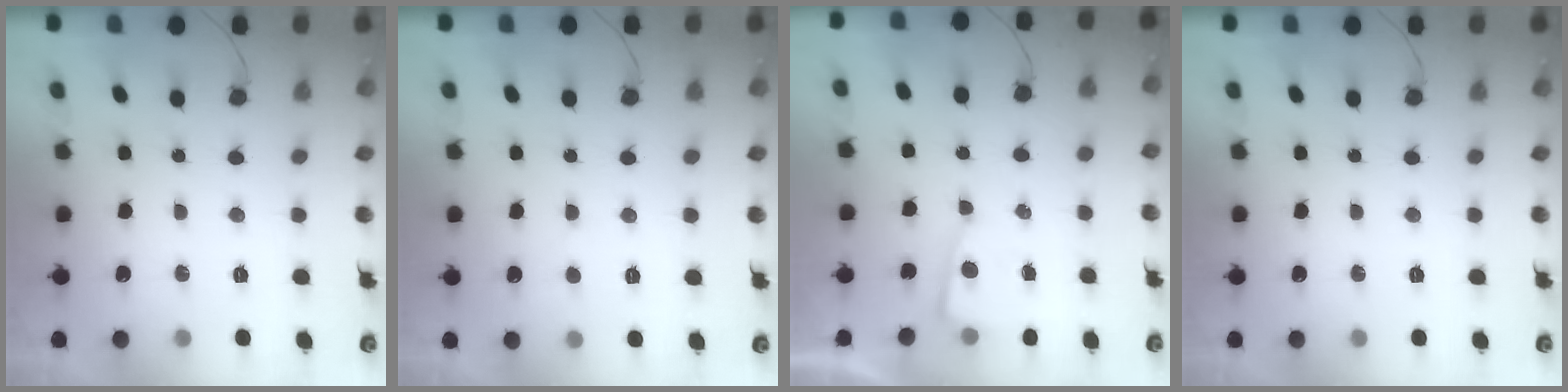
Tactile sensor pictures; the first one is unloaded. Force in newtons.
{"total": 2.7, "press": 2.7, "slide": 0.2}
{"total": 2.0, "press": 2.0, "slide": 0.2}
{"total": 0.0}